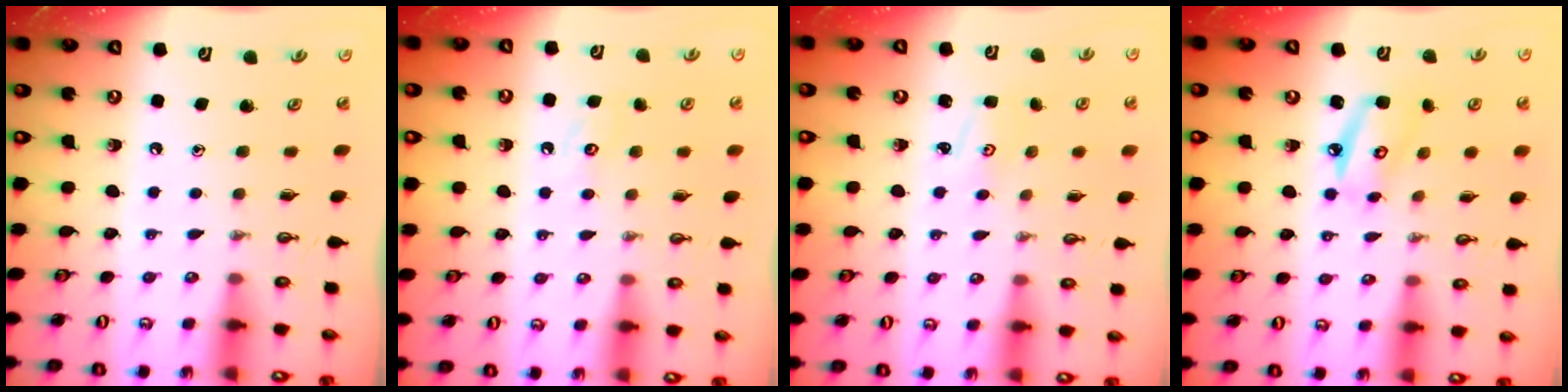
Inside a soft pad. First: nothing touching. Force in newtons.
{"total": 3.8, "press": 3.8, "slide": 0.5}
{"total": 2.6, "press": 2.6, "slide": 0.4}
{"total": 7.8, "press": 7.8, "slide": 0.8}